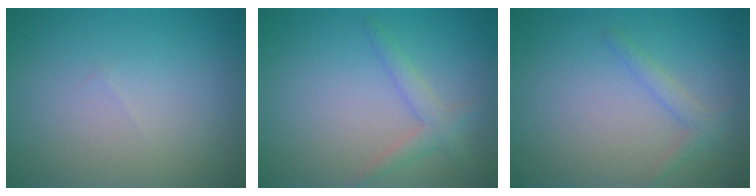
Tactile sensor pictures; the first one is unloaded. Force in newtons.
{"total": 2.0, "press": 2.0, "slide": 0.1}
{"total": 1.4, "press": 1.4, "slide": 0.1}